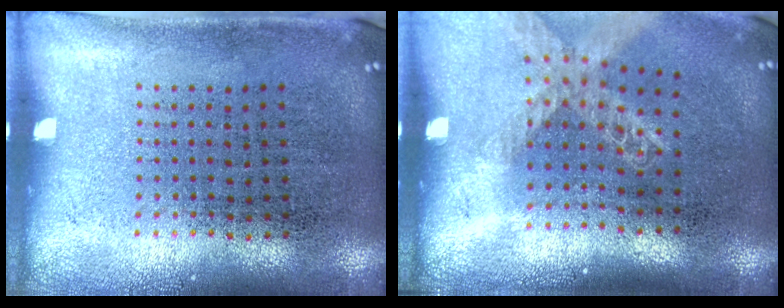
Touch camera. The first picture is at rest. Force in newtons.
{"total": 1.5, "press": 1.3, "slide": 0.8}